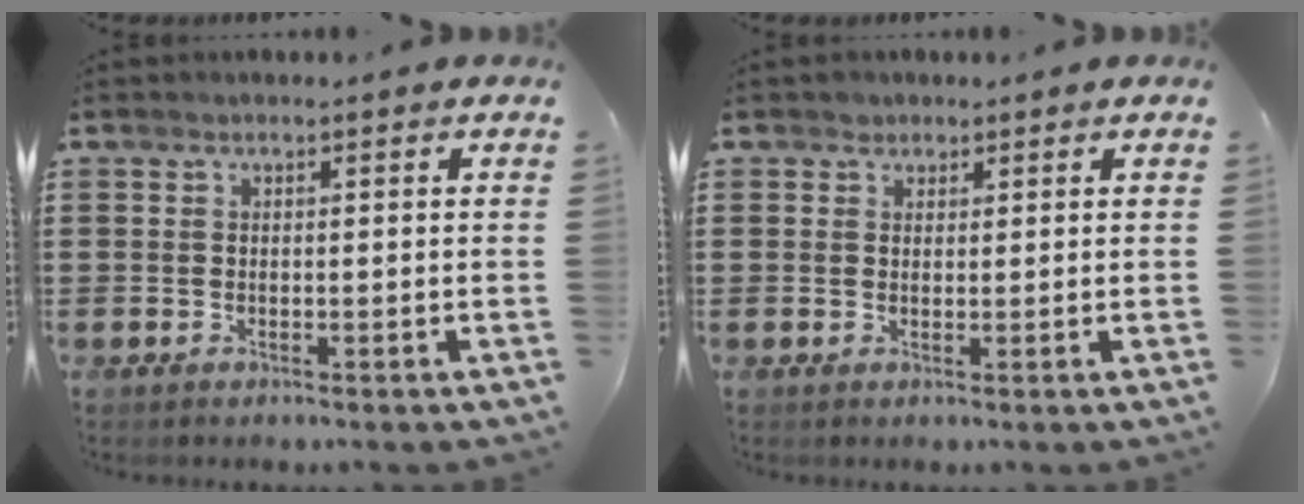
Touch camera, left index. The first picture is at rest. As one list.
[{"total": 1.3, "force": [0.9, 0.9, 0.0], "torque": [-0.002, 0.005, 0.018]}]